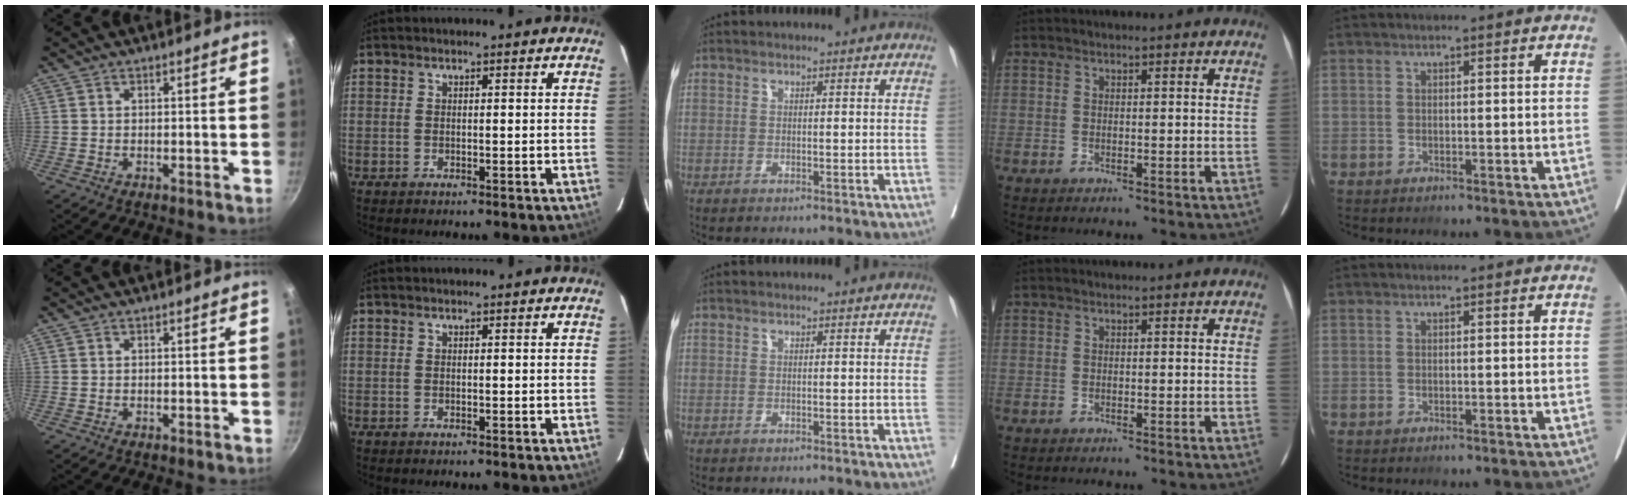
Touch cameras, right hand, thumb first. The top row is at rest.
{}